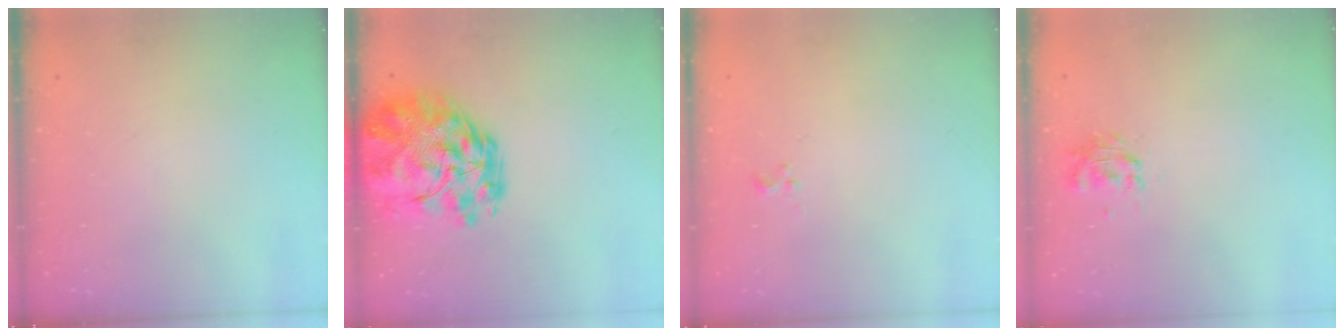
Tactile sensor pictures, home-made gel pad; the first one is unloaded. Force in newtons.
{"total": 18.7, "press": 17.7, "slide": 6.1}
{"total": 0.0}
{"total": 1.3, "press": 1.2, "slide": 0.4}